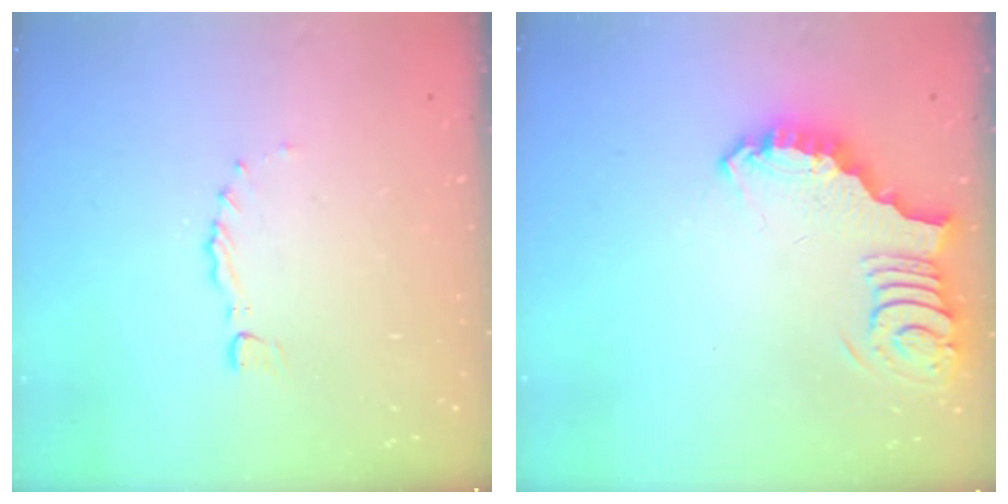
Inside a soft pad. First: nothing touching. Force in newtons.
{"total": 3.8, "press": 3.8, "slide": 0.6}